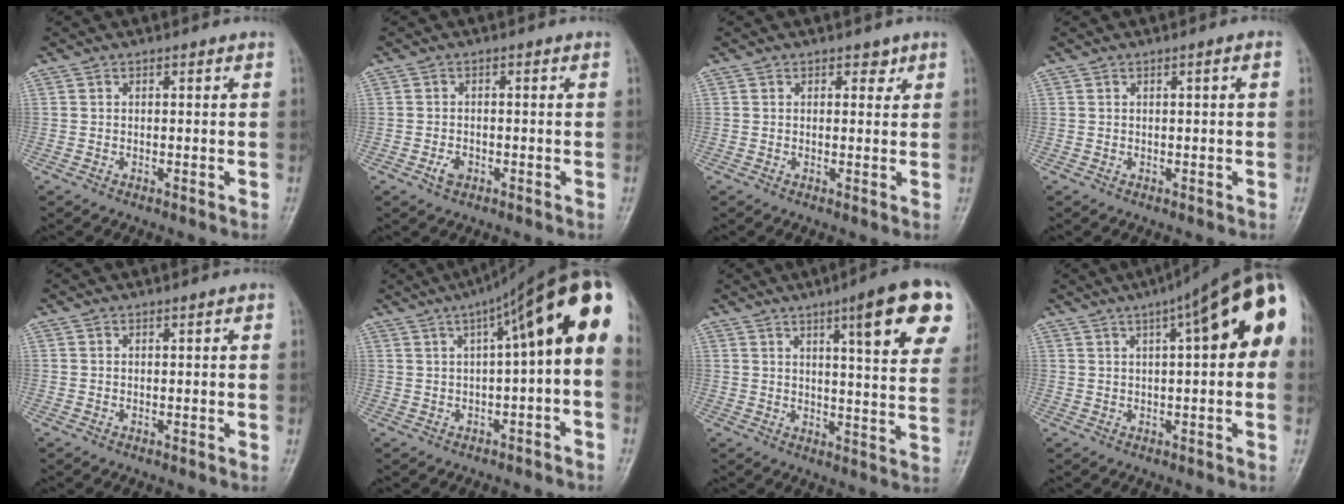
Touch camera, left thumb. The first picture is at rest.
{"total": 2.4, "force": [-1.1, 1.6, 1.4], "torque": [-0.021, 0.006, -0.019]}
{"total": 2.0, "force": [1.1, 1.2, 1.0], "torque": [0.002, -0.004, 0.014]}
{"total": 1.5, "force": [0.2, 0.2, 1.5], "torque": [-0.026, 0.004, 0.003]}
{"total": 0.7, "force": [0.1, 0.2, 0.6], "torque": [-0.008, 0.001, 0.002]}
{"total": 16.7, "force": [2.9, 4.6, 15.8], "torque": [-0.211, 0.051, 0.033]}
{"total": 16.8, "force": [7.6, 3.1, 14.6], "torque": [-0.162, -0.024, 0.096]}
{"total": 18.4, "force": [5.5, 5.6, 16.7], "torque": [-0.220, 0.035, 0.066]}